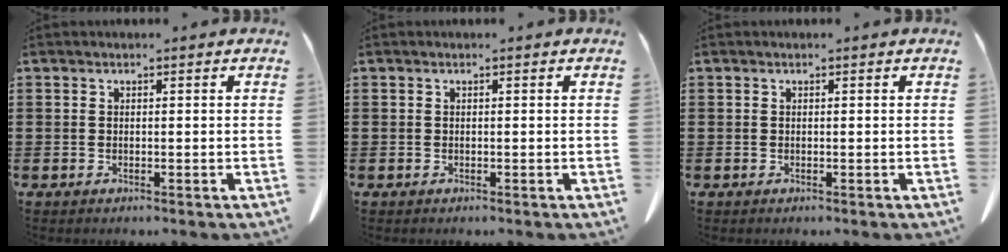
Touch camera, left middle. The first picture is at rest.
{"total": 0.0}
{"total": 0.0}